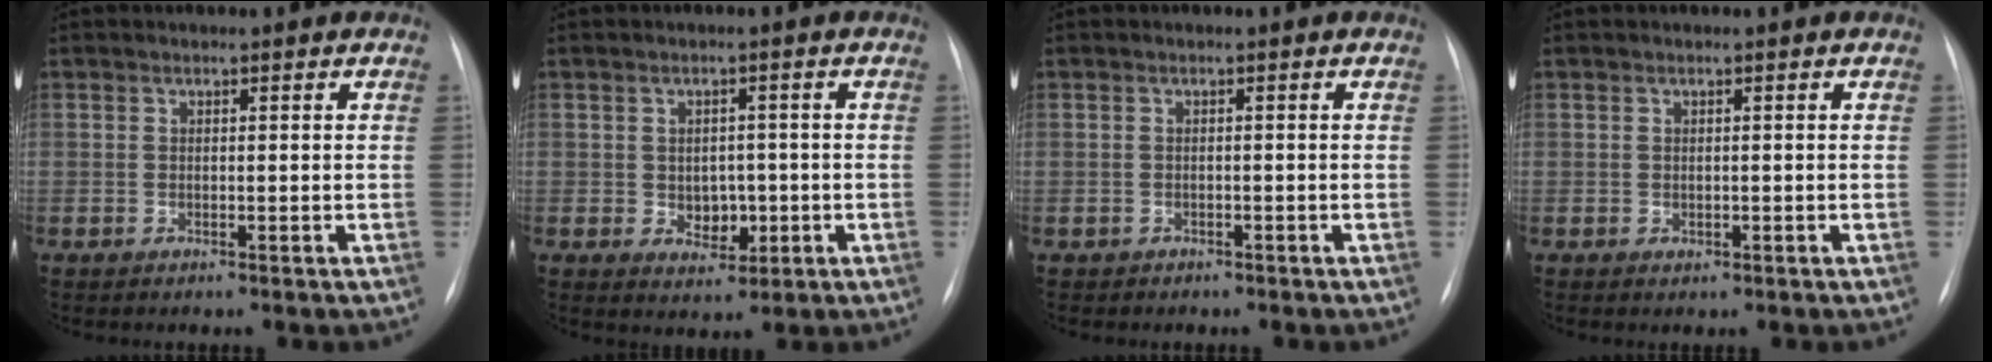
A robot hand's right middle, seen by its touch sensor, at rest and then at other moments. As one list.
[{"total": 4.0, "force": [-0.6, 3.0, 2.5], "torque": [-0.028, 0.007, 0.000]}, {"total": 0.8, "force": [-0.6, 0.6, 0.0], "torque": [-0.007, 0.003, -0.009]}, {"total": 0.5, "force": [-0.1, 0.4, 0.3], "torque": [-0.002, 0.000, 0.000]}]